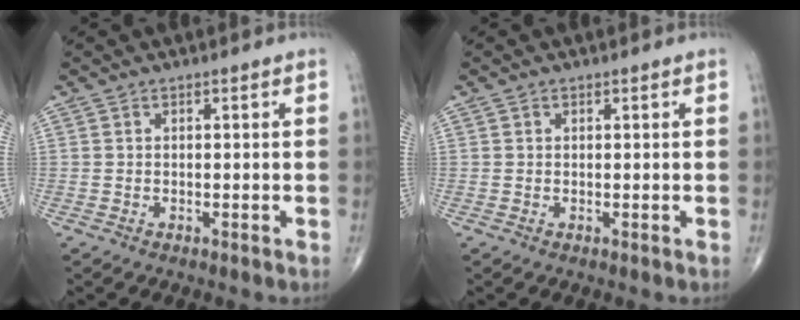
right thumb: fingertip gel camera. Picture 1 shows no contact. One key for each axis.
{"total": 0.0}